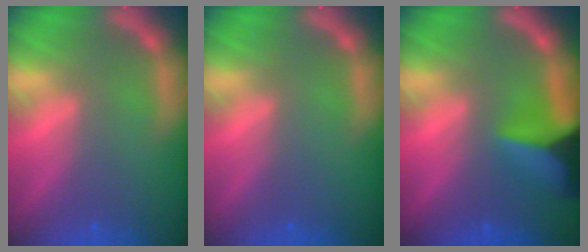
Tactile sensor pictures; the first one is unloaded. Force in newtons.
{"total": 0.0}
{"total": 8.4}